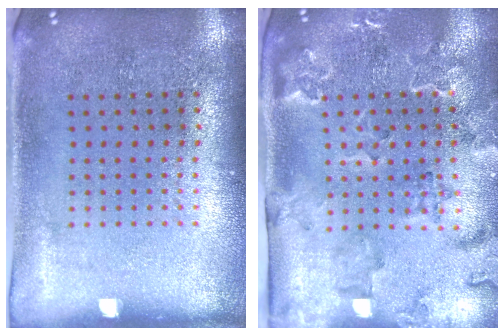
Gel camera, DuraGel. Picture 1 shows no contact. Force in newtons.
{"total": 2.3, "press": 2.3, "slide": 0.4}